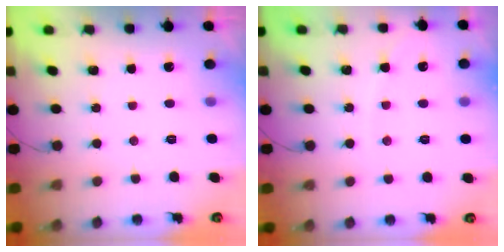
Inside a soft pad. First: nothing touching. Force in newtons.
{"total": 4.2, "press": 4.2, "slide": 0.4}